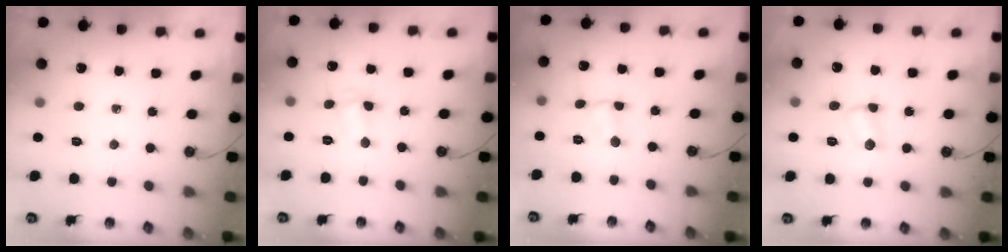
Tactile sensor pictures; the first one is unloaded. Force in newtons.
{"total": 2.9, "press": 2.9, "slide": 0.5}
{"total": 1.0, "press": 0.9, "slide": 0.5}
{"total": 2.9, "press": 2.9, "slide": 0.5}